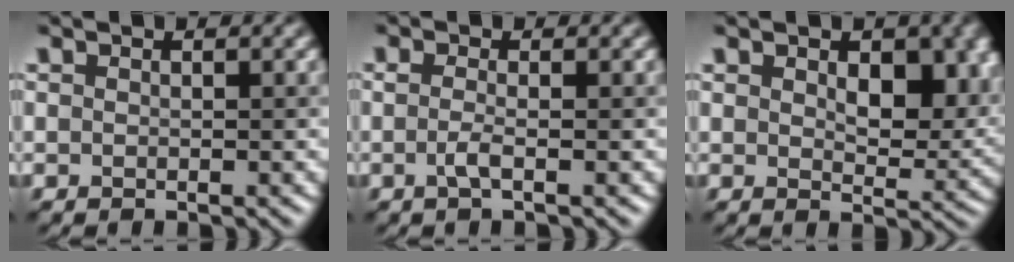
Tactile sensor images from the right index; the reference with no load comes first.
{"total": 1.2, "force": [-0.3, 0.4, 1.1], "torque": [-0.020, -0.004, -0.008]}
{"total": 6.8, "force": [2.0, 3.9, 5.1], "torque": [-0.066, -0.009, 0.043]}